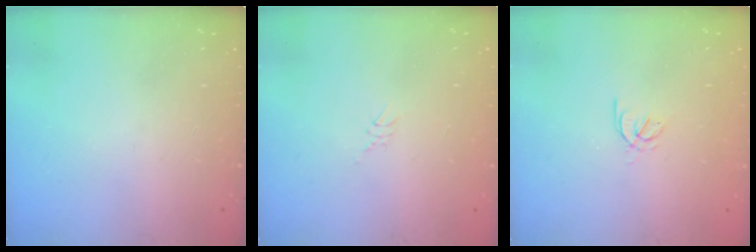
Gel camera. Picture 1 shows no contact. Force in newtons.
{"total": 2.6, "press": 2.6, "slide": 0.2}
{"total": 2.4, "press": 2.4, "slide": 0.5}